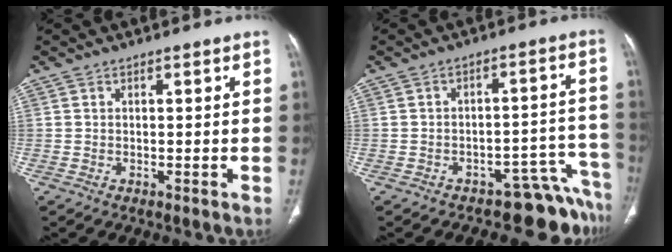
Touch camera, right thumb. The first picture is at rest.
{"total": 8.2, "force": [-7.4, 3.4, 0.4], "torque": [0.051, 0.107, -0.097]}